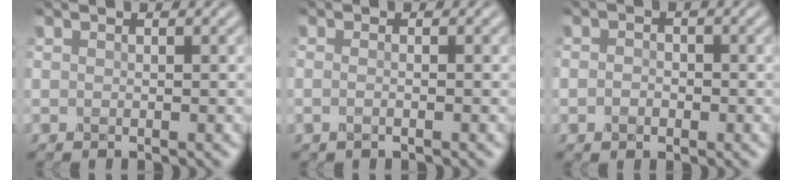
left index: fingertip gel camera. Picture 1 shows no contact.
{"total": 1.3, "force": [-0.2, 0.6, 1.2], "torque": [-0.013, -0.005, -0.014]}
{"total": 1.3, "force": [-0.4, 1.1, 0.7], "torque": [-0.012, 0.000, -0.012]}